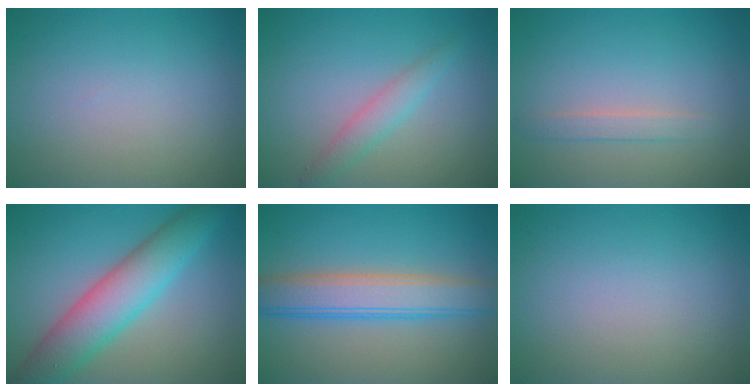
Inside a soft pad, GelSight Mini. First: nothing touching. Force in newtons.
{"total": 2.2, "press": 2.2, "slide": 0.1}
{"total": 1.5, "press": 1.5, "slide": 0.1}
{"total": 7.0, "press": 7.0, "slide": 0.2}
{"total": 5.6, "press": 5.6, "slide": 0.1}
{"total": 0.0}